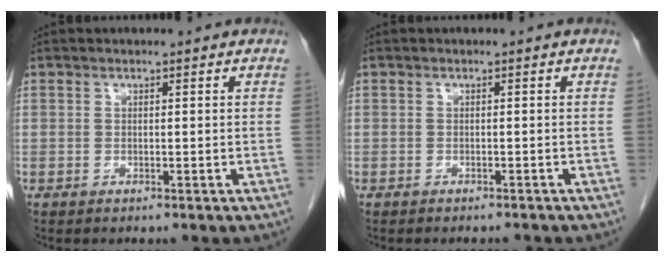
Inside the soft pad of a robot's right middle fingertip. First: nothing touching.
{"total": 2.3, "force": [-2.2, 0.7, 0.5], "torque": [-0.009, -0.004, -0.025]}